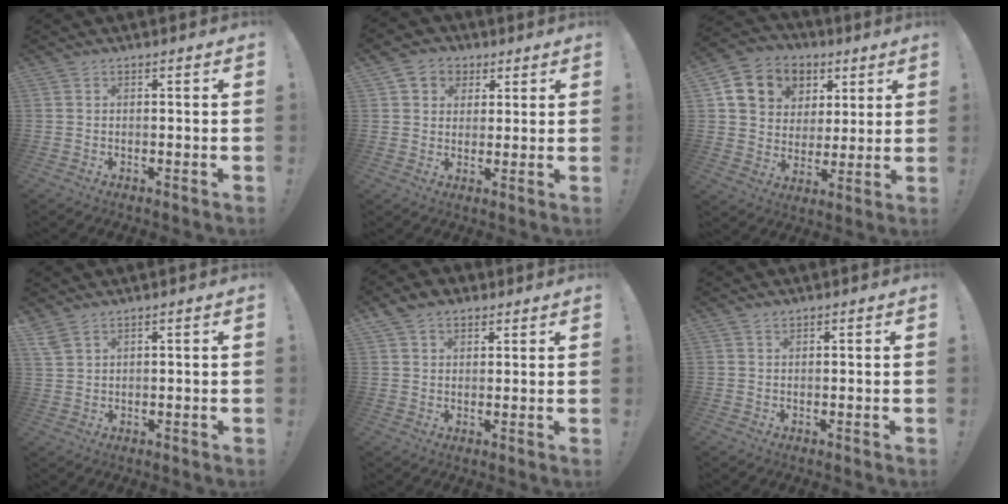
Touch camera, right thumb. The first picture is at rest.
{"total": 6.6, "force": [2.2, 6.0, 1.6], "torque": [-0.026, -0.005, 0.048]}
{"total": 11.7, "force": [5.3, 9.8, 3.7], "torque": [-0.054, -0.029, 0.111]}
{"total": 3.5, "force": [2.5, 1.1, 2.1], "torque": [-0.049, -0.009, 0.052]}
{"total": 5.0, "force": [3.1, 3.5, 1.8], "torque": [-0.031, -0.008, 0.058]}
{"total": 0.9, "force": [0.7, 0.4, 0.3], "torque": [-0.005, -0.001, 0.014]}